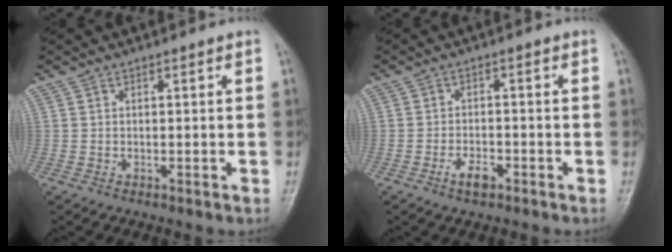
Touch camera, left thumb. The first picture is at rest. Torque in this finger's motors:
{"motor_torque": [-0.45, 0.52, 0.13, 0.06, 0.00]}